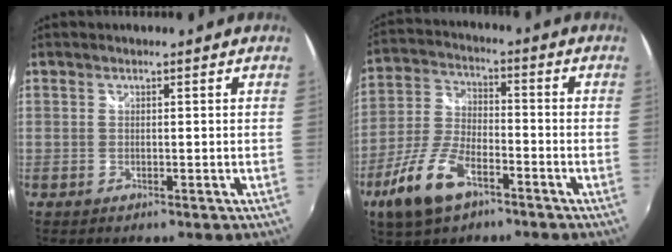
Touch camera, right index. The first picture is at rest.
{"total": 12.8, "force": [-7.3, 5.7, 8.7], "torque": [-0.199, -0.008, -0.142]}